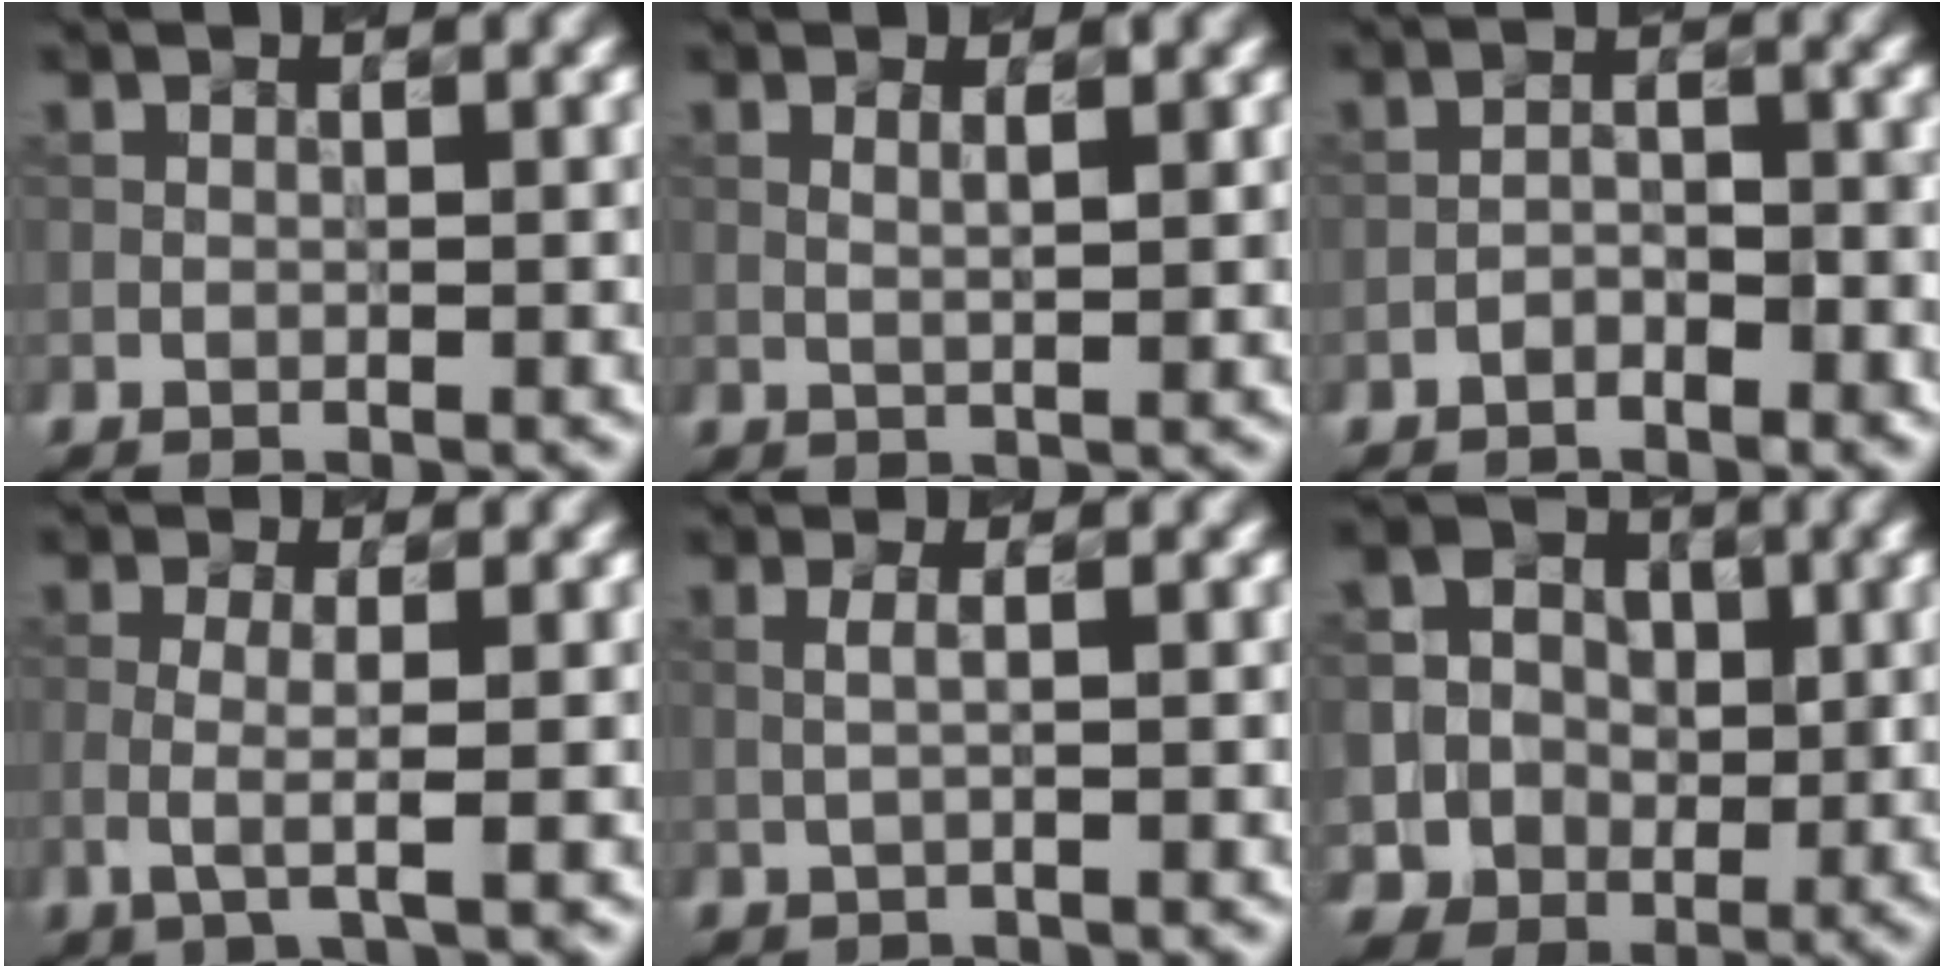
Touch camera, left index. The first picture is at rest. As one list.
[{"total": 1.3, "force": [0.6, 0.3, 1.2], "torque": [-0.020, 0.008, 0.014]}, {"total": 1.8, "force": [-1.5, 0.5, 0.7], "torque": [-0.020, 0.011, -0.020]}, {"total": 2.0, "force": [-0.6, 0.3, 1.9], "torque": [-0.049, -0.002, -0.005]}, {"total": 0.9, "force": [0.2, 0.1, 0.8], "torque": [-0.017, 0.001, 0.004]}, {"total": 6.1, "force": [-0.7, 5.9, 1.0], "torque": [-0.026, 0.028, -0.025]}]